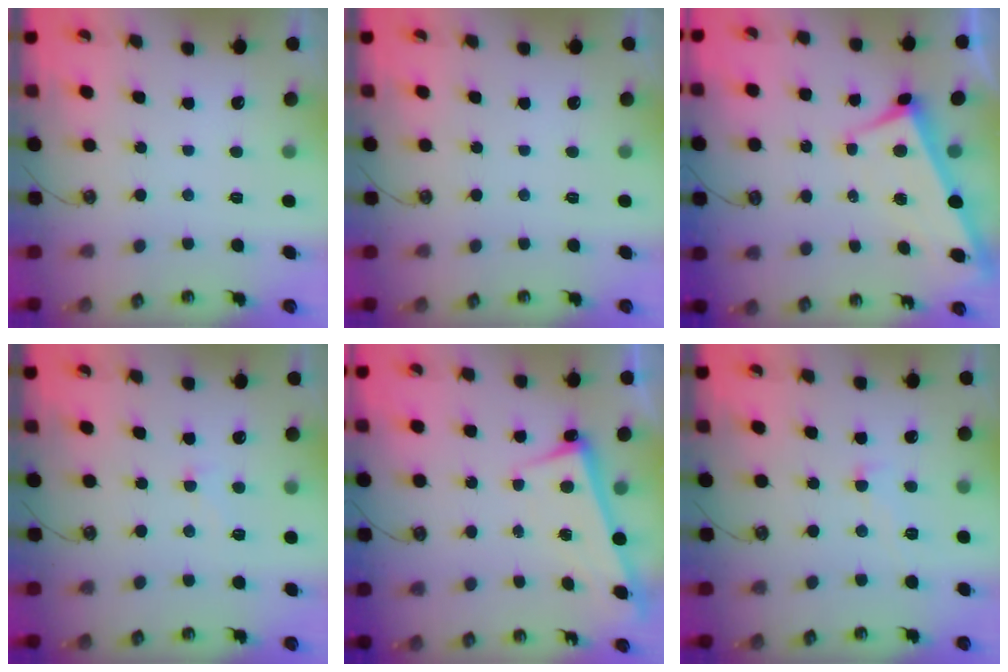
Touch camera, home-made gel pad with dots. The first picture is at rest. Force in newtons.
{"total": 0.0}
{"total": 2.7, "press": 2.5, "slide": 0.9}
{"total": 0.7, "press": 0.6, "slide": 0.4}
{"total": 2.6, "press": 2.5, "slide": 0.7}
{"total": 1.3, "press": 1.2, "slide": 0.3}